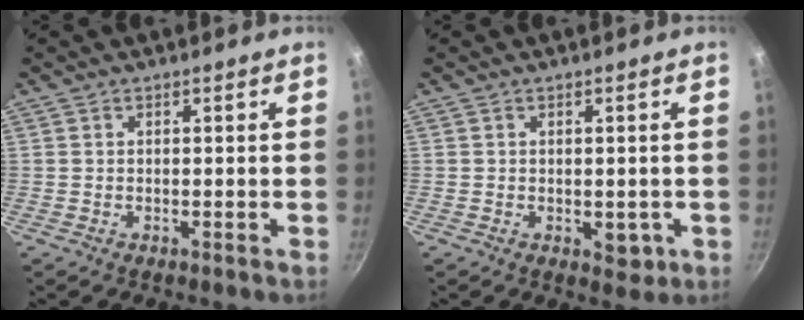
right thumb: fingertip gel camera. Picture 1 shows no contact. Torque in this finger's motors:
{"motor_torque": [0.78, 0.54, 0.56, -0.32, 0.06]}